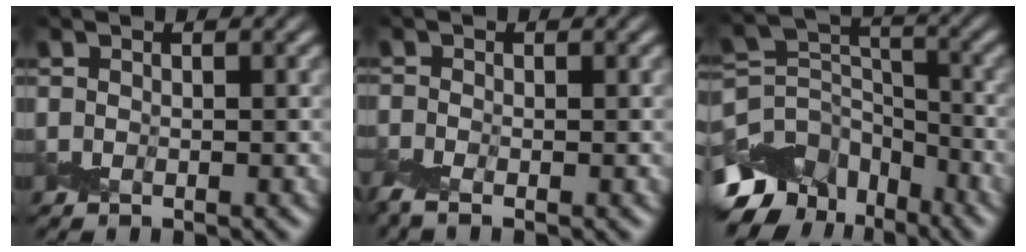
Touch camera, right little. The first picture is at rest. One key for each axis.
{"total": 2.5, "fx": -1.3, "fy": 1.2, "fz": 1.8, "tx": -0.054, "ty": -0.001, "tz": -0.036}
{"total": 10.1, "fx": -6.2, "fy": 6.4, "fz": 4.9, "tx": -0.100, "ty": 0.005, "tz": -0.111}